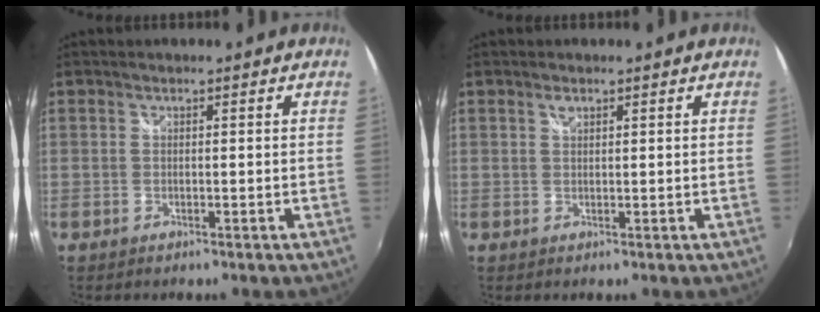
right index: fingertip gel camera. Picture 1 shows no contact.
{"total": 1.1, "force": [0.7, 0.5, 0.7], "torque": [-0.012, 0.003, 0.012]}